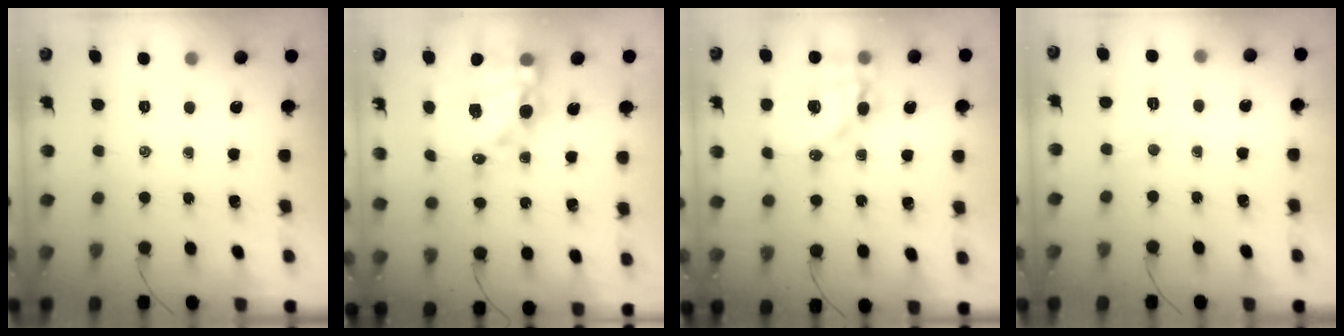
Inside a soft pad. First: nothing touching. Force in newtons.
{"total": 18.3, "press": 17.8, "slide": 4.1}
{"total": 17.1, "press": 16.7, "slide": 3.9}
{"total": 4.7, "press": 4.5, "slide": 1.1}